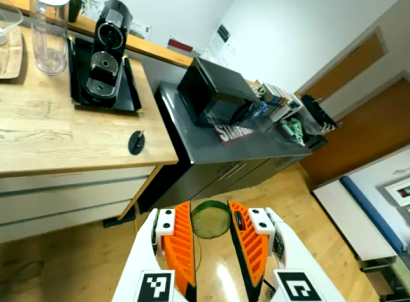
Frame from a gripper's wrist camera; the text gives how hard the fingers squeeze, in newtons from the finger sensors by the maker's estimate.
{"total": 8.9, "left": 9.4, "right": 8.4}